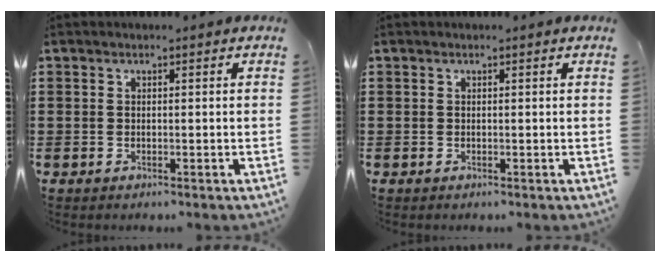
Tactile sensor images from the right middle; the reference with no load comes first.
{"total": 0.0}